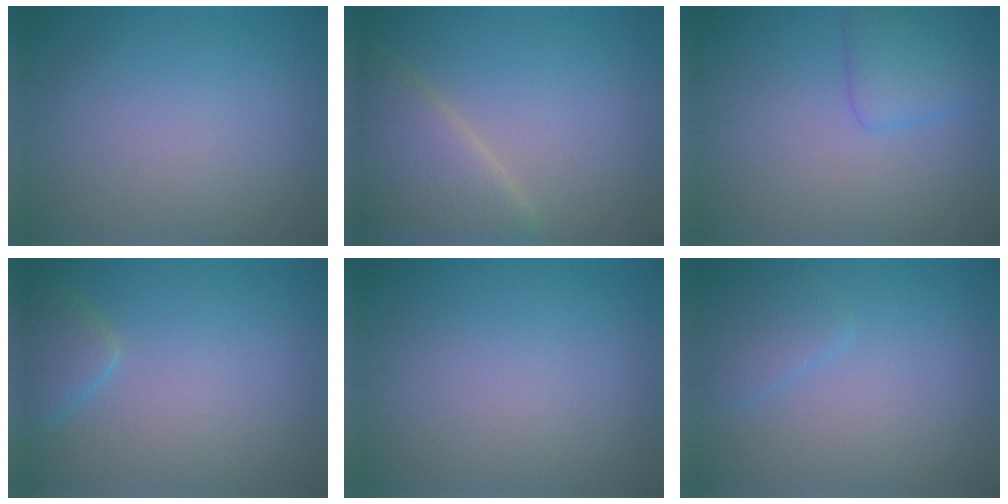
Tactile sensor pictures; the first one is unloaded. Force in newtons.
{"total": 5.8, "press": 5.7, "slide": 0.5}
{"total": 2.7, "press": 2.7, "slide": 0.1}
{"total": 2.5, "press": 2.4, "slide": 0.2}
{"total": 0.0}
{"total": 1.7, "press": 1.7, "slide": 0.1}